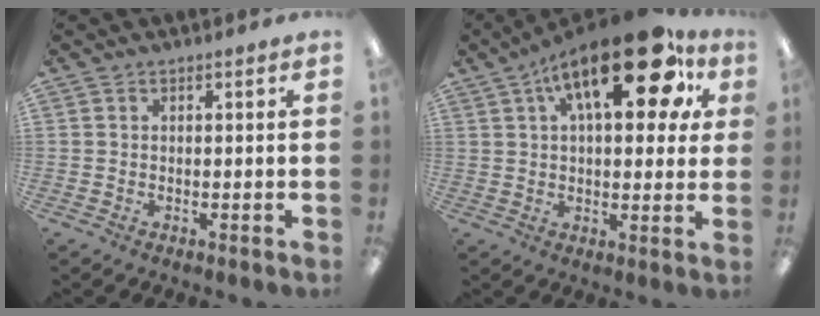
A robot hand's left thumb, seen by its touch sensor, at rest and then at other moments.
{"total": 20.9, "force": [9.3, 8.5, 16.6], "torque": [-0.233, -0.028, 0.141]}